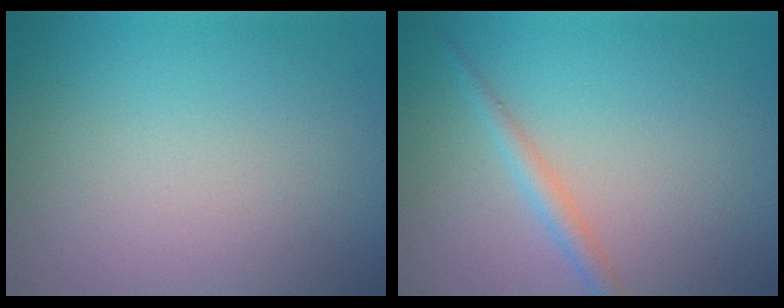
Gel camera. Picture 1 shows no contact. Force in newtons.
{"total": 1.8, "press": 1.8, "slide": 0.1}